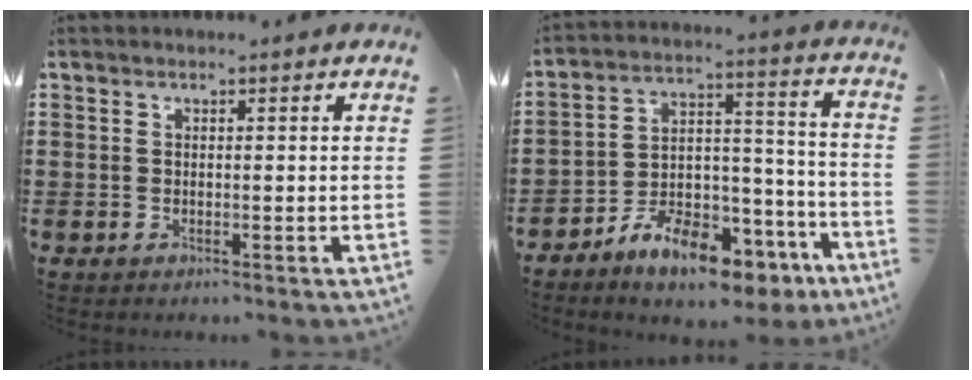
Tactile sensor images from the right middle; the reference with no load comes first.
{"total": 10.4, "force": [-8.4, 4.0, 4.7], "torque": [-0.081, 0.037, -0.155]}